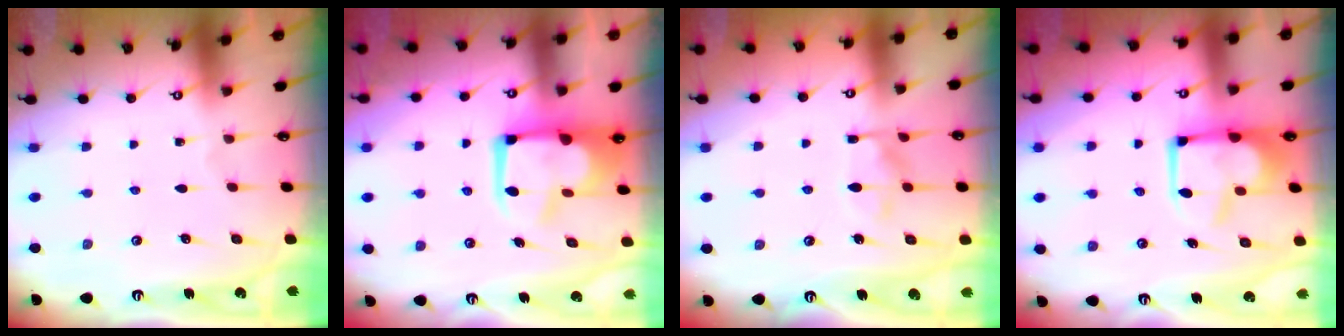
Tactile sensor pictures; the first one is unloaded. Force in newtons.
{"total": 12.8, "press": 12.8, "slide": 1.0}
{"total": 9.8, "press": 9.7, "slide": 0.9}
{"total": 2.1, "press": 2.0, "slide": 0.8}